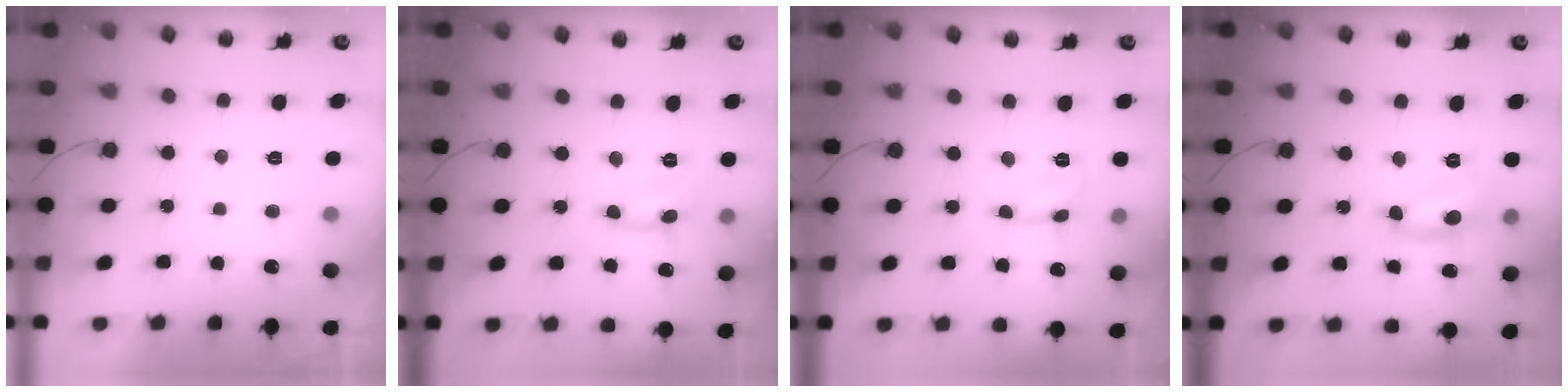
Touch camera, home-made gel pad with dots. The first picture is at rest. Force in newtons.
{"total": 1.0, "press": 1.0, "slide": 0.1}
{"total": 2.8, "press": 2.7, "slide": 0.3}
{"total": 10.7, "press": 10.6, "slide": 1.0}